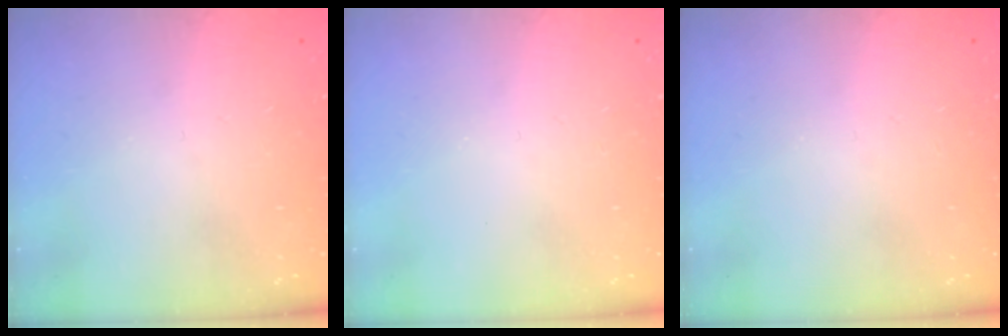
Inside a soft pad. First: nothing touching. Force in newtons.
{"total": 0.0}
{"total": 0.0}